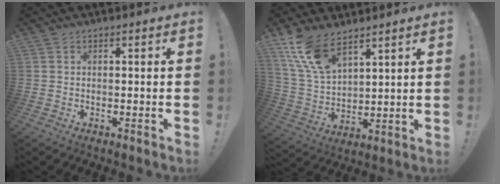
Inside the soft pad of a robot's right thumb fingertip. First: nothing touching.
{"total": 13.3, "force": [9.6, 5.9, 7.1], "torque": [-0.157, -0.049, 0.185]}